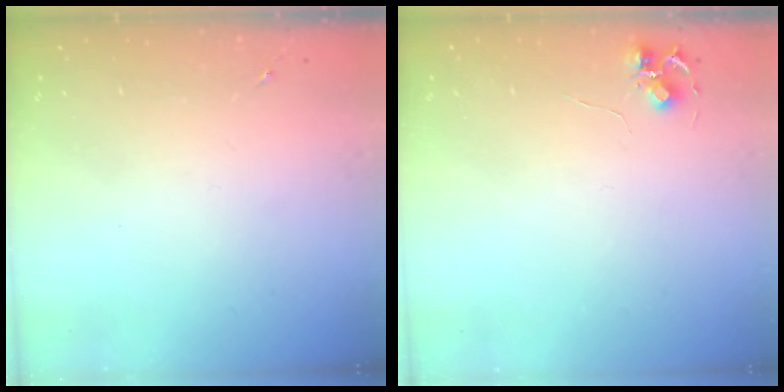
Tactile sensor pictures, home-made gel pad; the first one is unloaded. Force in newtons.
{"total": 5.9, "press": 5.9, "slide": 0.5}